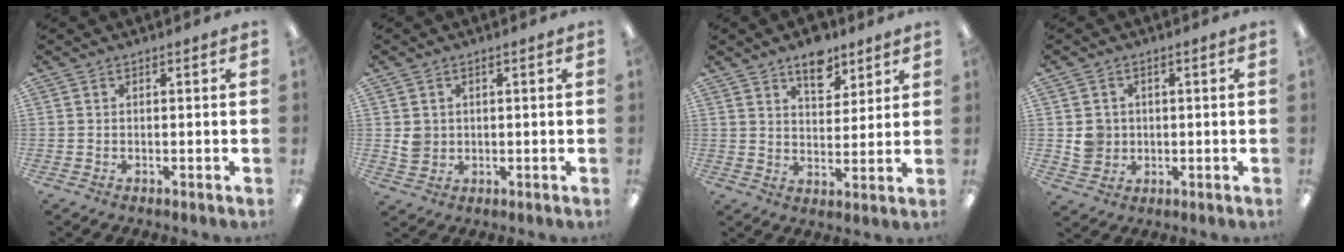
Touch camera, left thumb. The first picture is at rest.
{"total": 3.5, "force": [0.8, 3.1, 1.2], "torque": [-0.019, 0.002, 0.014]}
{"total": 8.9, "force": [6.5, 4.4, 4.2], "torque": [-0.044, -0.035, 0.110]}
{"total": 4.6, "force": [0.5, 4.4, 1.1], "torque": [-0.012, 0.004, 0.009]}